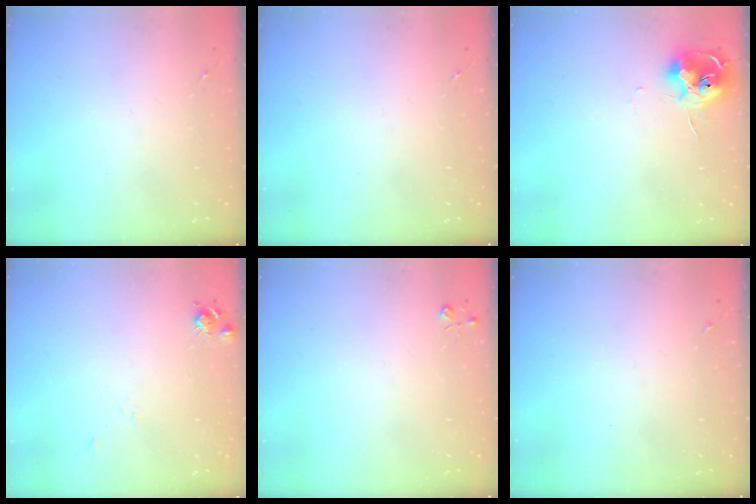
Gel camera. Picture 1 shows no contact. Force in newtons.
{"total": 0.0}
{"total": 11.1, "press": 11.0, "slide": 0.6}
{"total": 6.5, "press": 6.5, "slide": 0.8}
{"total": 3.0, "press": 3.0, "slide": 0.4}
{"total": 0.0}